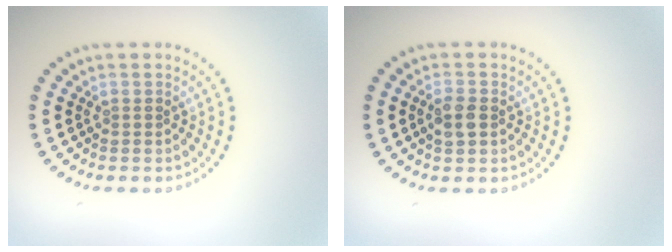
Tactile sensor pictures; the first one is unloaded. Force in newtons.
{"total": 1.9, "press": 1.9, "slide": 0.3}